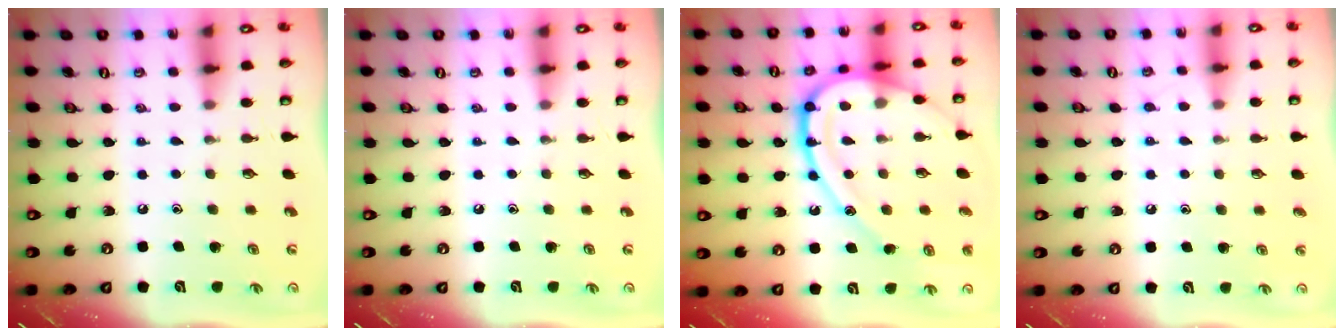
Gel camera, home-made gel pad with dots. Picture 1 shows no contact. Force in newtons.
{"total": 0.0}
{"total": 21.7, "press": 21.6, "slide": 1.7}
{"total": 5.4, "press": 5.4, "slide": 0.7}